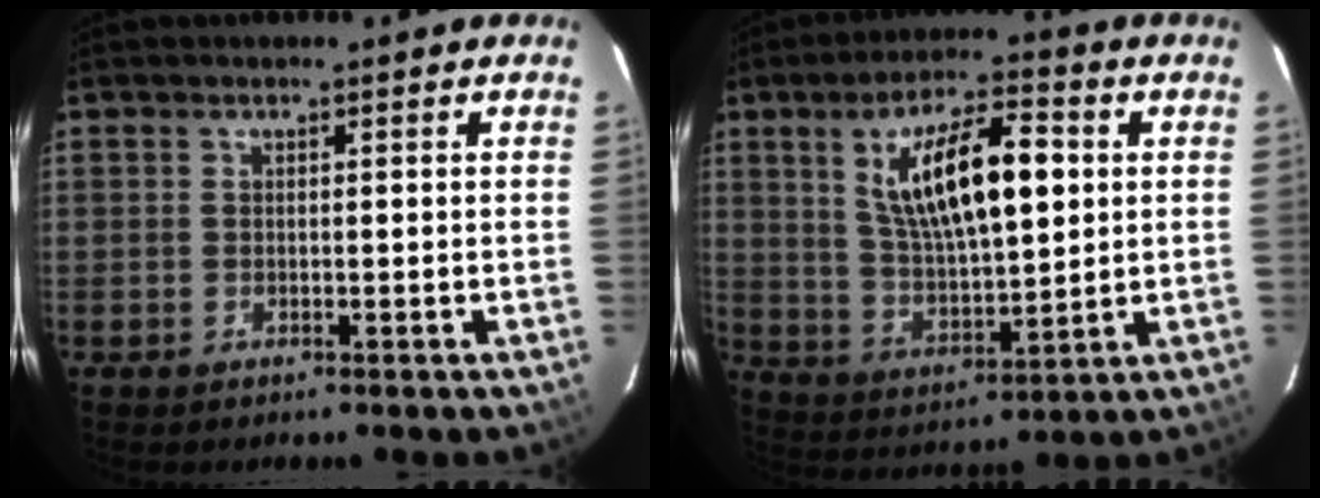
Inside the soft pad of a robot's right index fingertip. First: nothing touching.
{"total": 15.8, "force": [4.2, 5.5, 14.2], "torque": [-0.246, 0.013, 0.085]}